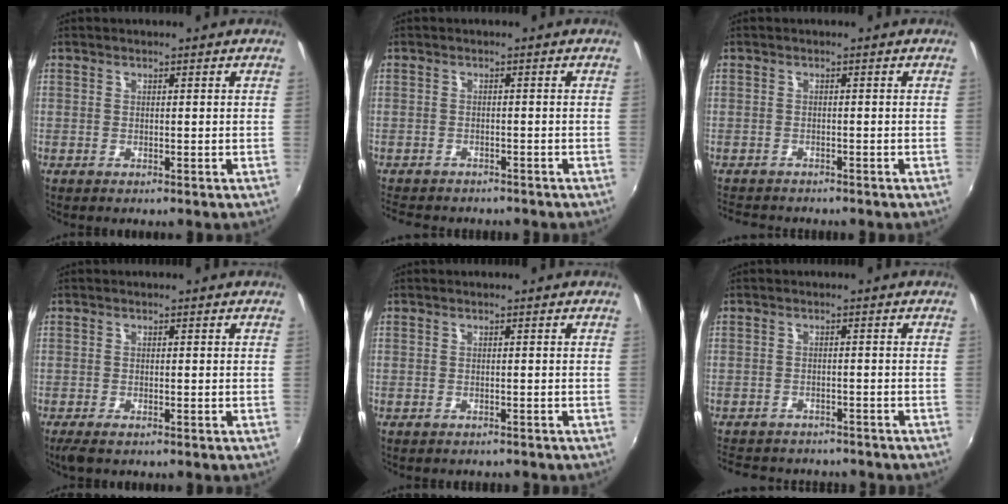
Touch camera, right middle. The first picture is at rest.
{"total": 5.9, "force": [-5.2, 2.4, 1.7], "torque": [-0.050, -0.013, -0.082]}
{"total": 4.1, "force": [-3.7, 1.6, 0.8], "torque": [-0.031, -0.011, -0.067]}
{"total": 2.8, "force": [-2.0, 0.7, 1.8], "torque": [-0.038, -0.014, -0.034]}
{"total": 1.5, "force": [-1.4, 0.5, 0.3], "torque": [-0.012, -0.008, -0.018]}
{"total": 10.1, "force": [-8.7, 4.0, 3.2], "torque": [-0.083, -0.010, -0.129]}